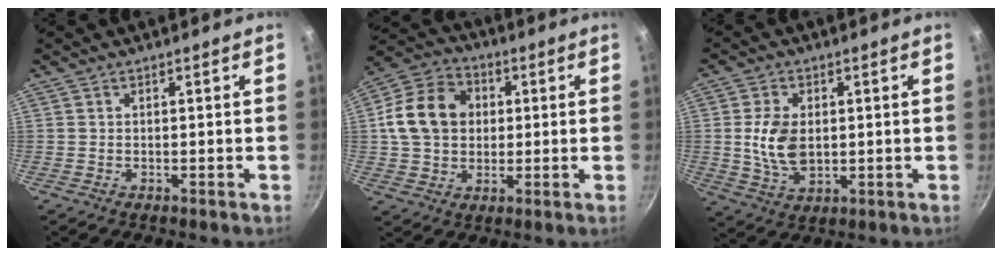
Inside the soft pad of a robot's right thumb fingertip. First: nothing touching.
{"total": 13.7, "force": [1.8, 11.0, 8.1], "torque": [-0.119, 0.016, 0.020]}
{"total": 8.8, "force": [0.6, 5.7, 6.7], "torque": [-0.121, -0.011, 0.016]}